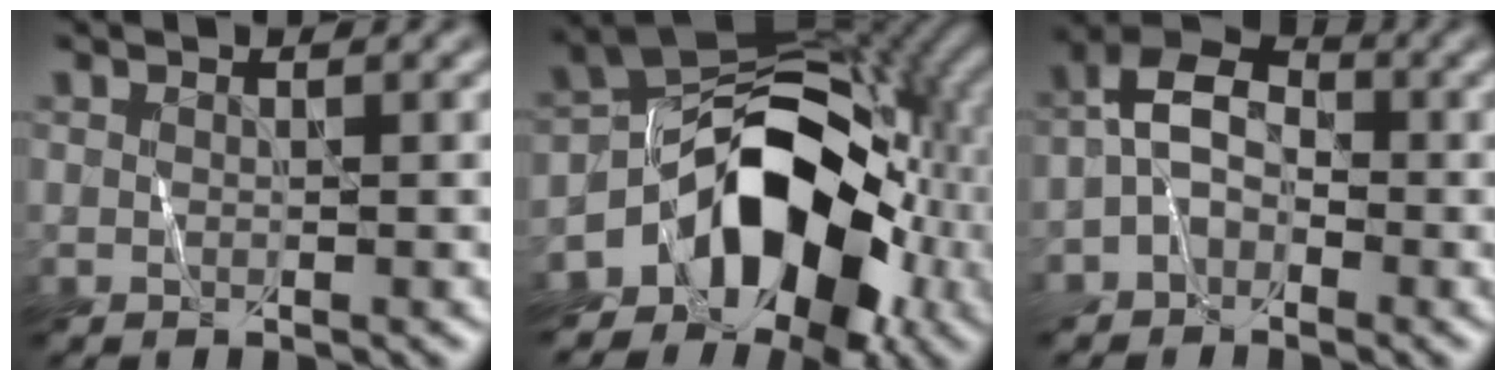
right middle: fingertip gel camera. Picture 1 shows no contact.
{"total": 10.4, "force": [-4.3, 6.9, 6.5], "torque": [-0.079, 0.020, -0.082]}
{"total": 3.8, "force": [-1.5, 2.6, 2.3], "torque": [-0.046, 0.023, -0.040]}